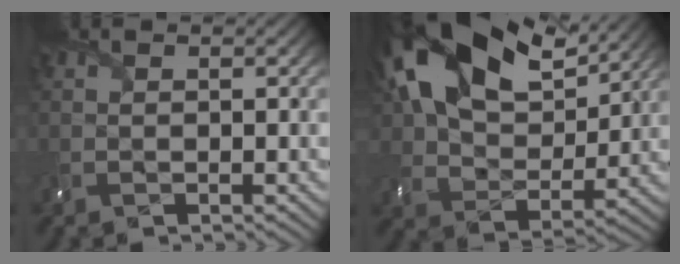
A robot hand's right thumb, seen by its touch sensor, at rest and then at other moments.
{"total": 18.3, "force": [9.6, 10.5, 11.5], "torque": [-0.252, 0.024, 0.161]}